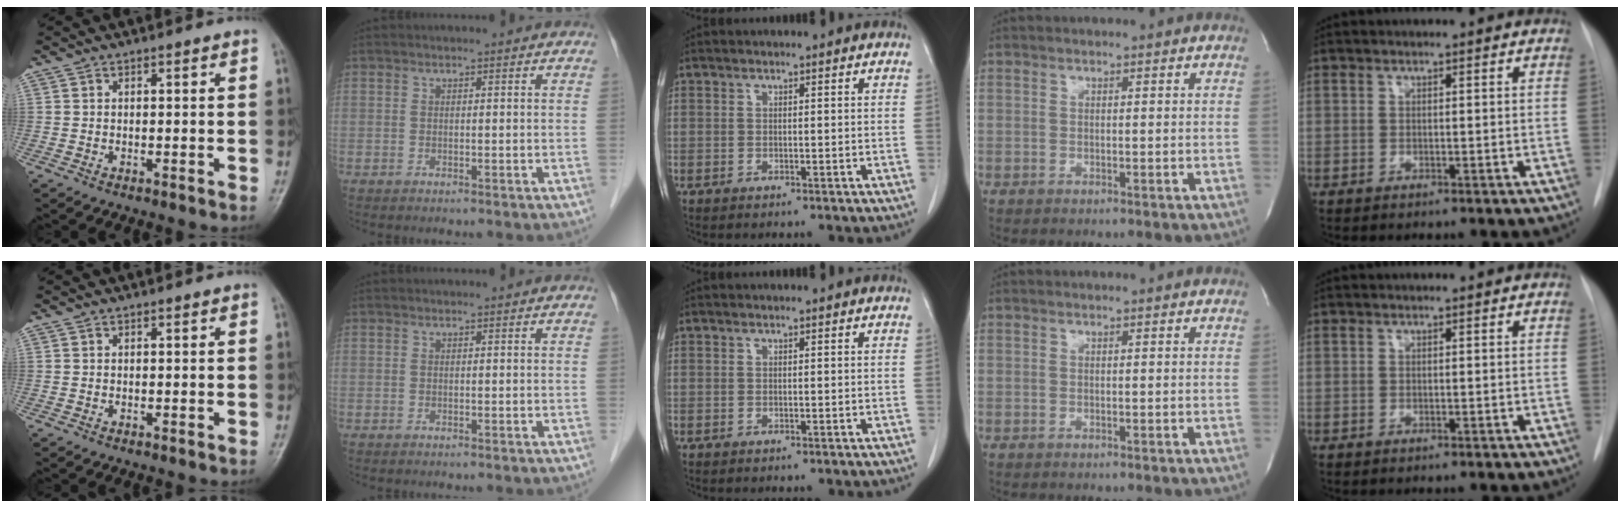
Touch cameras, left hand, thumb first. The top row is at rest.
{}